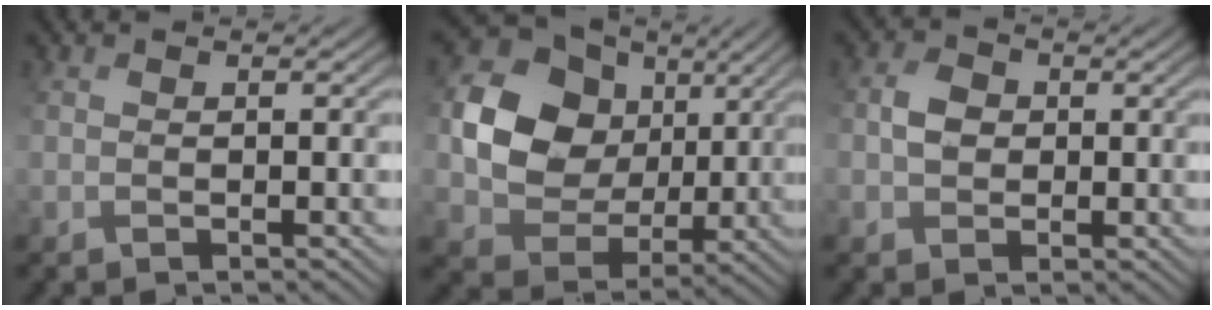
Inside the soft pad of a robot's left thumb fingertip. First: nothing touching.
{"total": 14.7, "force": [4.2, 12.3, 6.9], "torque": [-0.196, 0.025, 0.096]}
{"total": 2.4, "force": [0.4, 2.2, 0.8], "torque": [-0.019, 0.011, 0.002]}